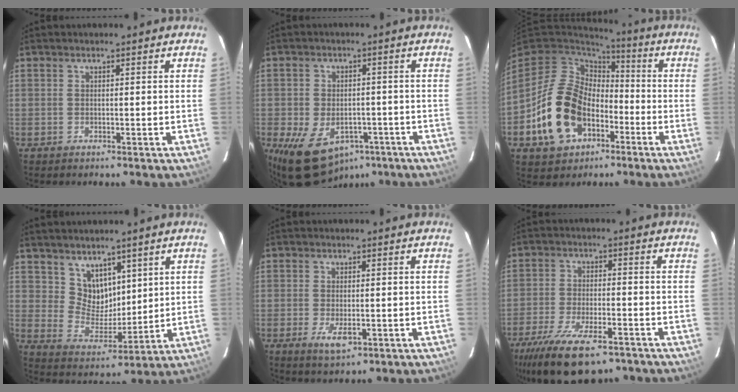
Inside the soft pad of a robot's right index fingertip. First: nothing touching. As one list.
[{"total": 13.3, "force": [-6.7, 9.1, 7.0], "torque": [-0.156, -0.006, -0.085]}, {"total": 18.5, "force": [-5.9, 13.5, 11.1], "torque": [-0.262, 0.021, -0.086]}, {"total": 8.1, "force": [5.1, 5.7, 2.7], "torque": [-0.041, 0.000, 0.109]}, {"total": 4.2, "force": [-1.5, 1.7, 3.5], "torque": [-0.070, -0.011, -0.022]}, {"total": 15.9, "force": [-11.1, 5.7, 9.9], "torque": [-0.211, -0.039, -0.187]}]